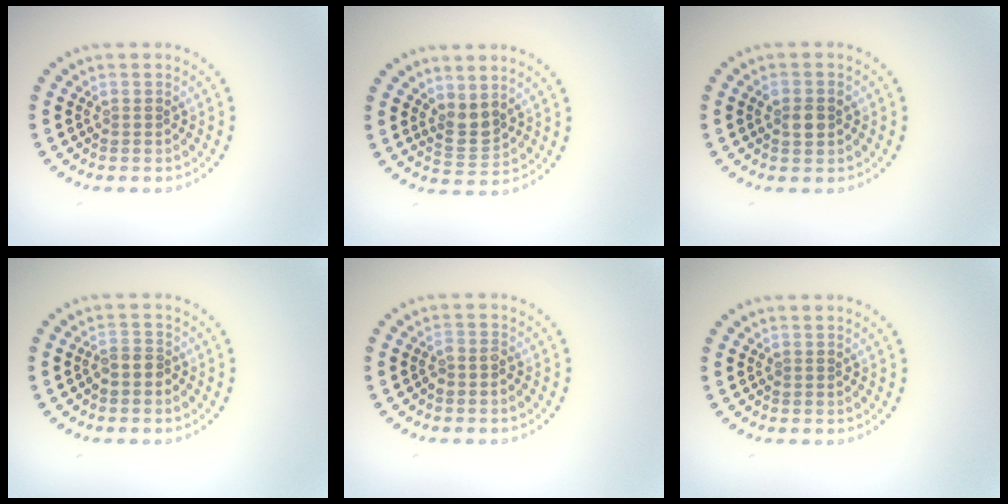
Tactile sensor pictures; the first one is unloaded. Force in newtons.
{"total": 2.0, "press": 1.7, "slide": 1.1}
{"total": 2.2, "press": 2.2, "slide": 0.2}
{"total": 1.7, "press": 1.5, "slide": 0.9}
{"total": 1.0, "press": 0.8, "slide": 0.6}
{"total": 0.0}